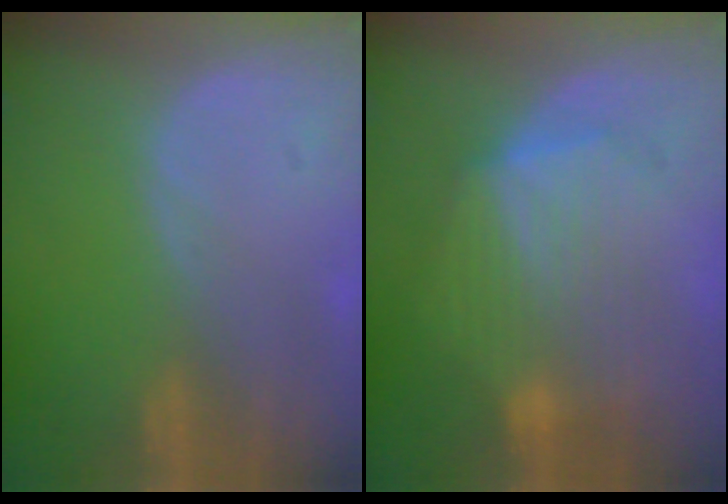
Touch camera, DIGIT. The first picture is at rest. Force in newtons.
{"total": 8.0, "press": 8.0, "slide": 0.3}